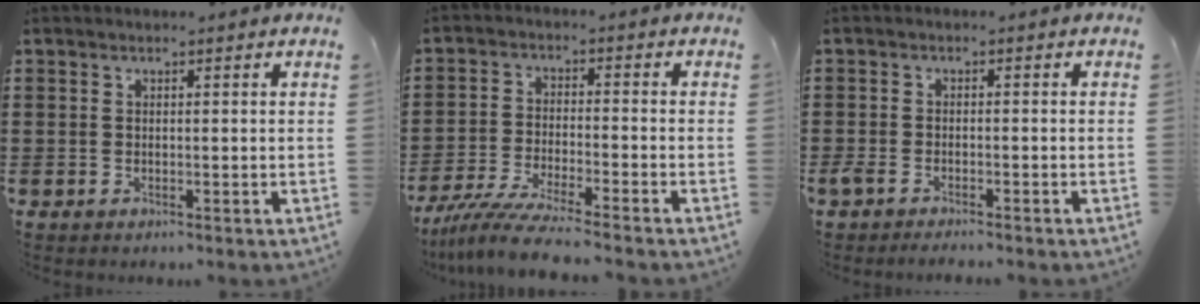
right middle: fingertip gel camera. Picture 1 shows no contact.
{"total": 6.8, "force": [-6.0, -0.2, 3.1], "torque": [-0.071, -0.016, -0.117]}
{"total": 1.6, "force": [-1.4, 0.4, 0.8], "torque": [-0.024, -0.002, -0.029]}